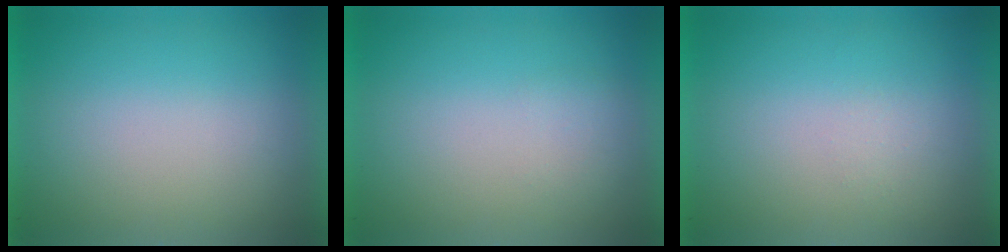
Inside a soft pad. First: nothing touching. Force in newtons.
{"total": 1.1}
{"total": 1.2}